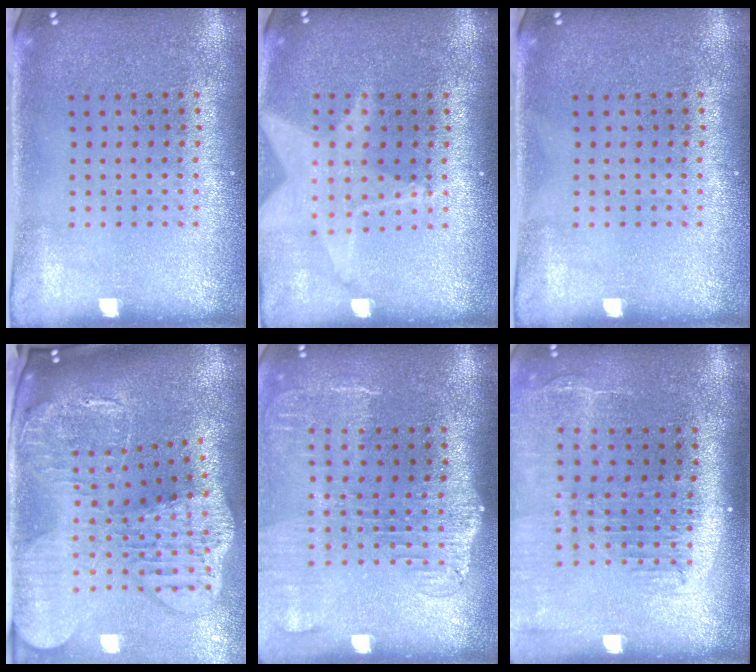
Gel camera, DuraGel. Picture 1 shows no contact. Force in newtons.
{"total": 1.8, "press": 1.5, "slide": 1.1}
{"total": 0.0}
{"total": 4.5, "press": 3.3, "slide": 3.0}
{"total": 2.1, "press": 1.7, "slide": 1.2}
{"total": 2.2, "press": 1.8, "slide": 1.3}